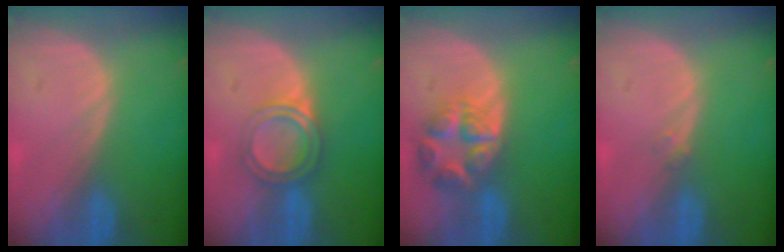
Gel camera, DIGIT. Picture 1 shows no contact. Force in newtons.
{"total": 4.9, "press": 4.5, "slide": 2.1}
{"total": 7.7, "press": 6.8, "slide": 3.6}
{"total": 0.8, "press": 0.7, "slide": 0.4}